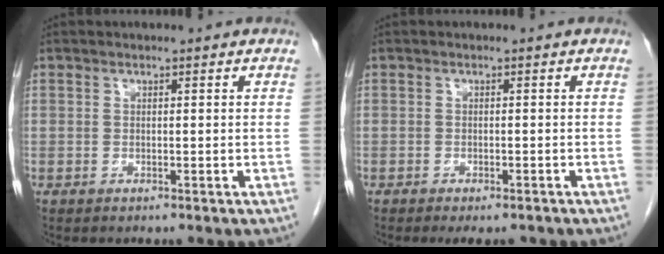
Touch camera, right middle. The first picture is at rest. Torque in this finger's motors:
{"motor_torque": [0.04, -0.04, 0.01, 0.02]}